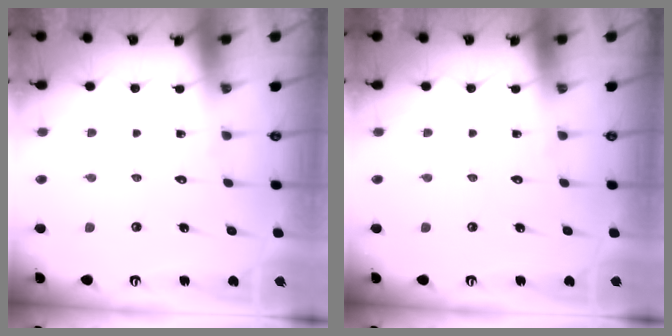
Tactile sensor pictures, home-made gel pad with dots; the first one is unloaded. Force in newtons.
{"total": 0.0}